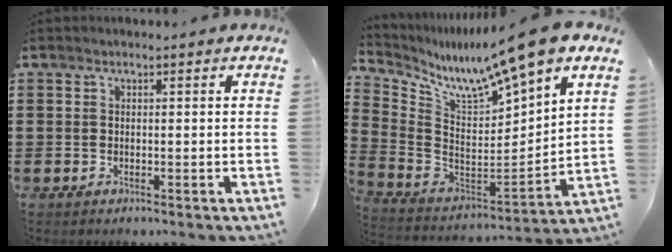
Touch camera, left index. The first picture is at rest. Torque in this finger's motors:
{"motor_torque": [2.14, 0.00, 0.76, 0.21]}